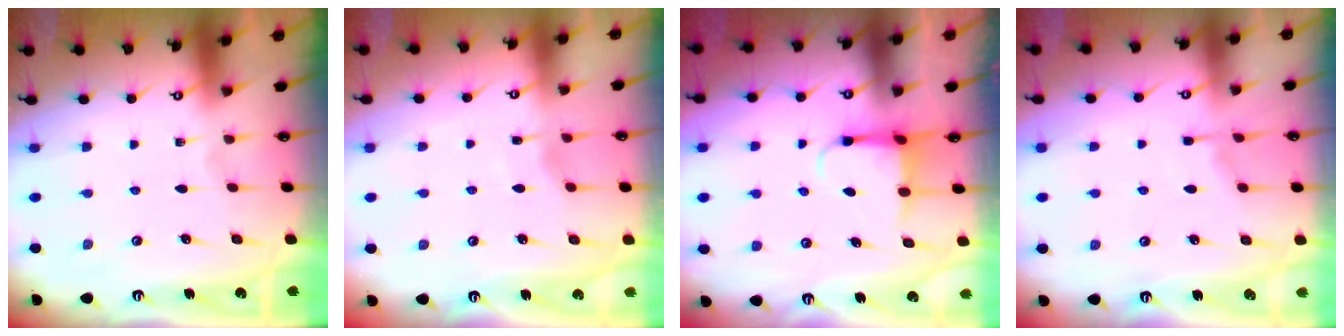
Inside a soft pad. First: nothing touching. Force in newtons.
{"total": 3.0, "press": 2.9, "slide": 0.3}
{"total": 3.9, "press": 3.9, "slide": 0.6}
{"total": 3.5, "press": 3.4, "slide": 0.6}